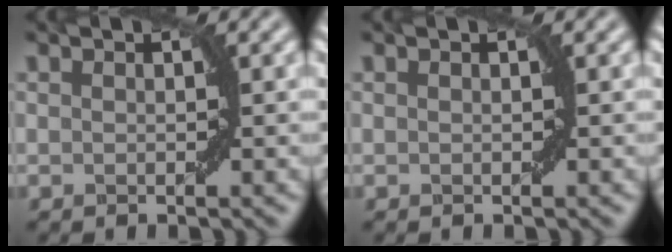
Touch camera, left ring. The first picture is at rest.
{"total": 0.0}